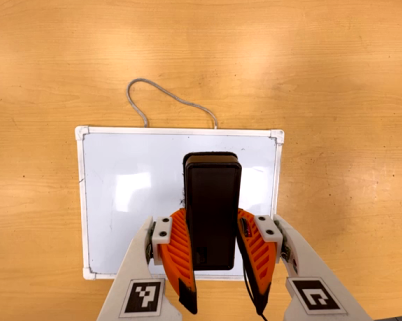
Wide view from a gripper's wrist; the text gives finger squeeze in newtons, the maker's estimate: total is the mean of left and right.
{"total": 6.3, "left": 5.6, "right": 7.0}